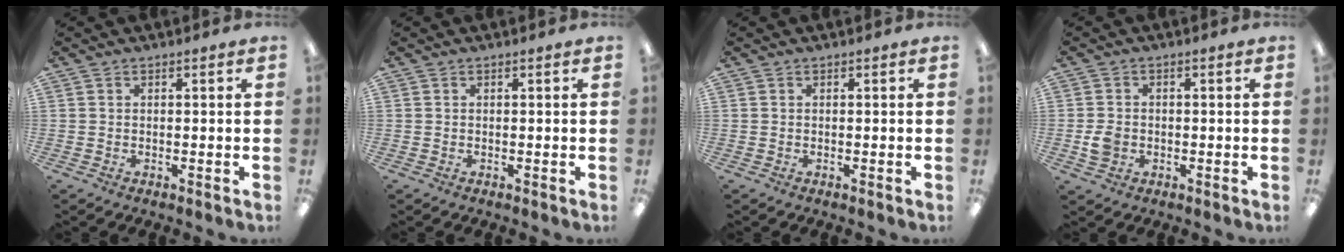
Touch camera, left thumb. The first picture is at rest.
{"total": 0.0}
{"total": 0.0}
{"total": 3.6, "force": [-0.7, 2.9, 2.0], "torque": [-0.025, 0.003, -0.013]}